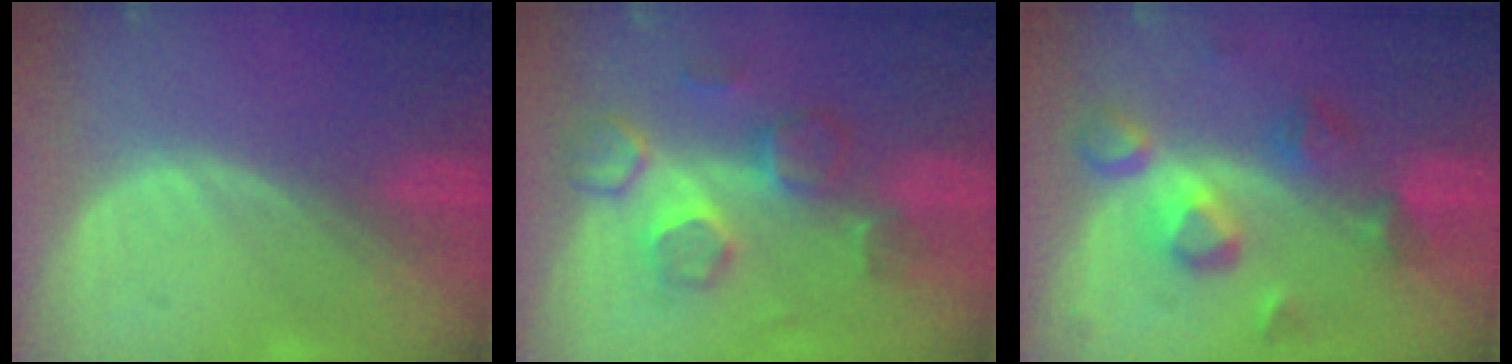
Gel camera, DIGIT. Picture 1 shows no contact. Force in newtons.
{"total": 8.7, "press": 7.6, "slide": 4.2}
{"total": 7.5, "press": 7.4, "slide": 0.8}